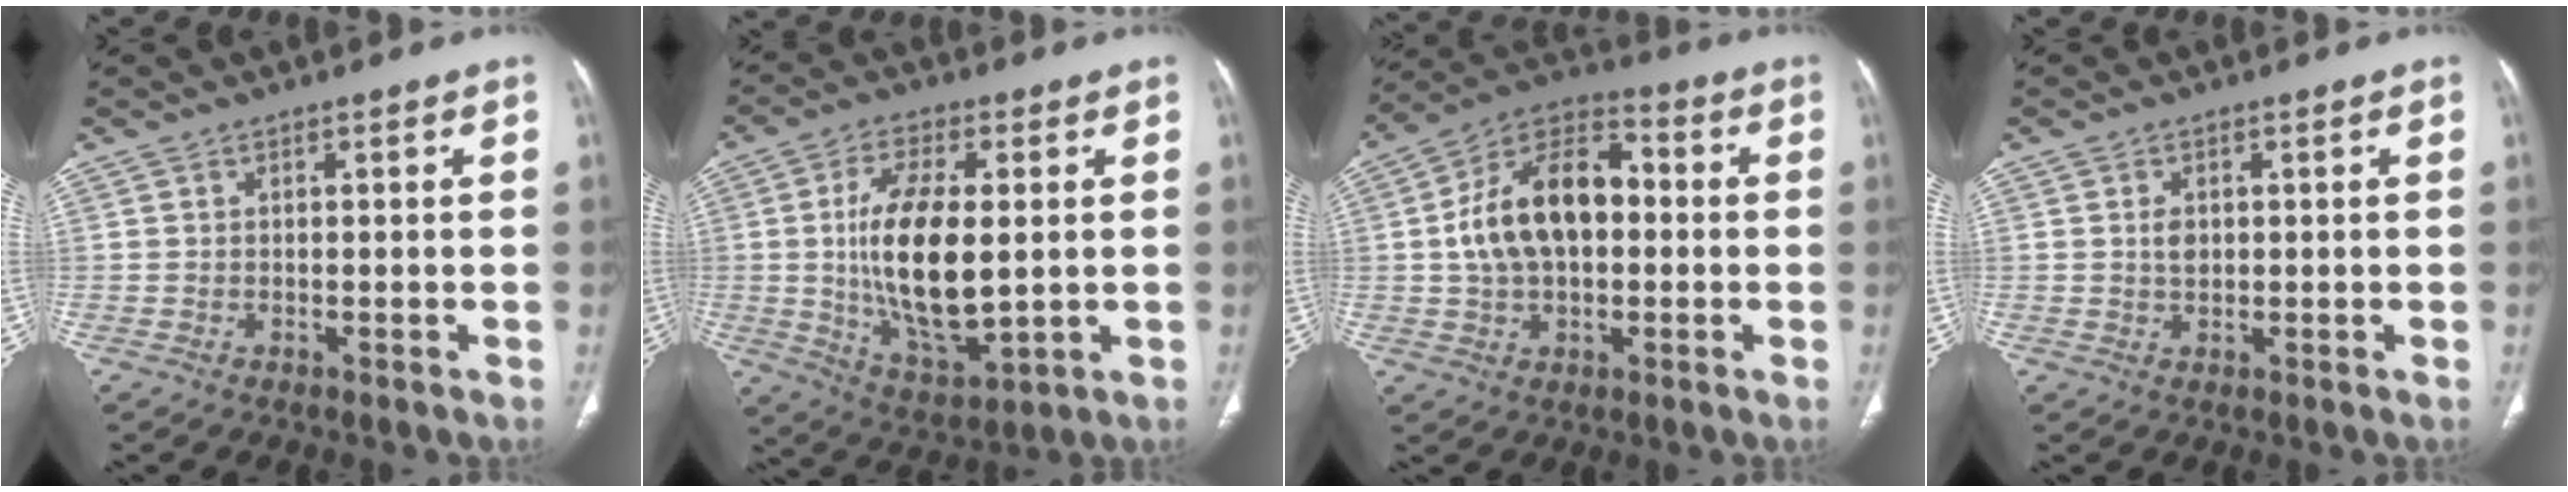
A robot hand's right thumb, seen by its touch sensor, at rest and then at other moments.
{"total": 17.2, "force": [0.5, 7.8, 15.3], "torque": [-0.273, -0.018, 0.019]}
{"total": 17.0, "force": [0.7, 10.5, 13.3], "torque": [-0.214, 0.034, 0.004]}
{"total": 2.4, "force": [0.4, 1.7, 1.6], "torque": [-0.023, -0.002, 0.009]}